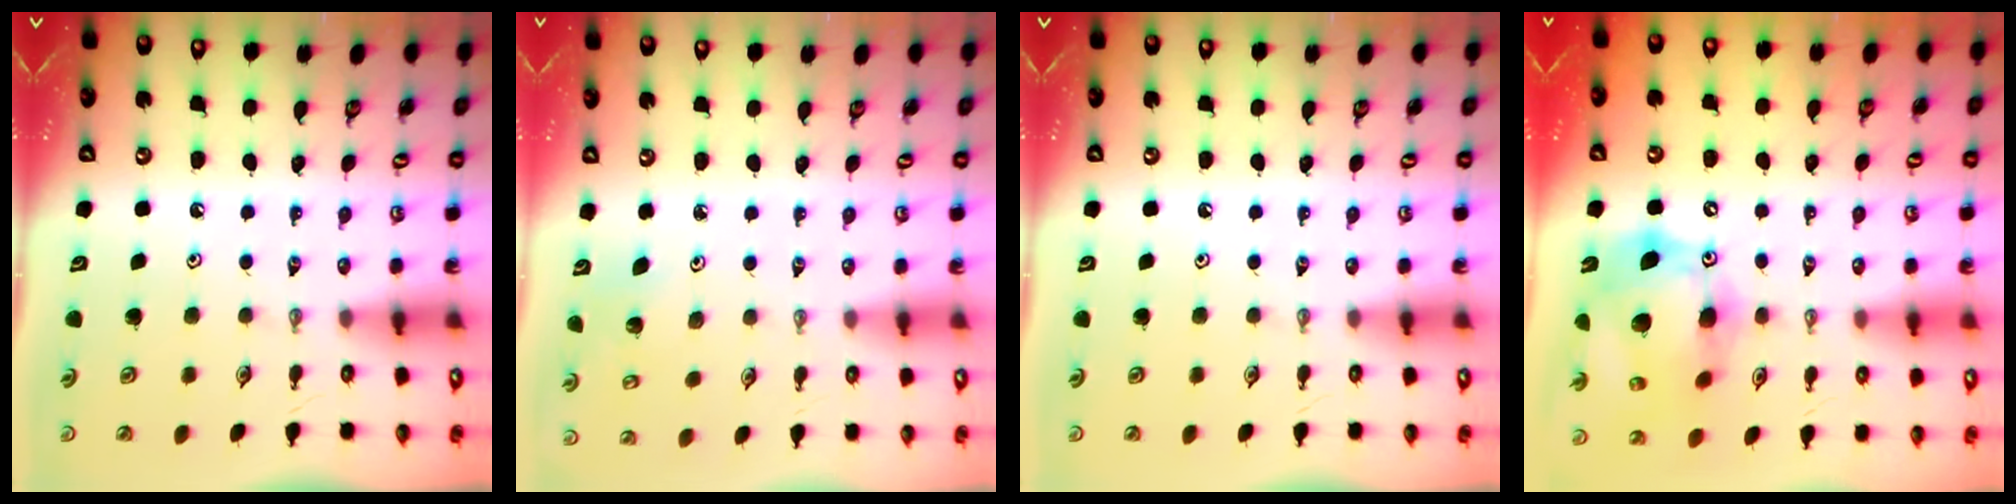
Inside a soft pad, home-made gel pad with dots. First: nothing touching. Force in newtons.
{"total": 4.0, "press": 3.9, "slide": 0.5}
{"total": 0.0}
{"total": 18.6, "press": 18.4, "slide": 2.8}